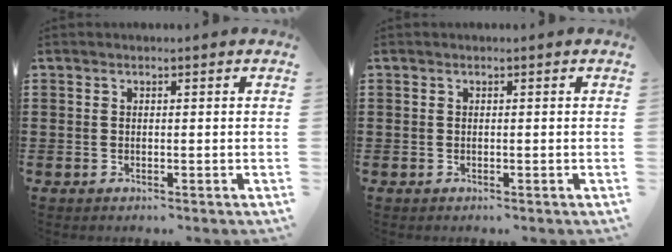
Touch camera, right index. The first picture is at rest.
{"total": 0.0}